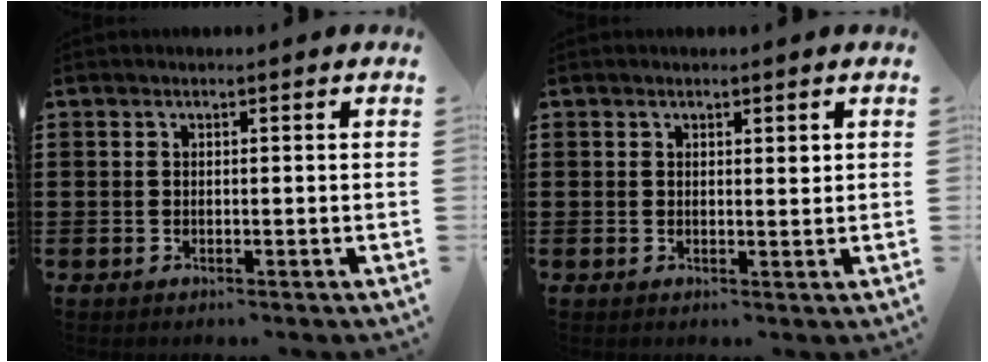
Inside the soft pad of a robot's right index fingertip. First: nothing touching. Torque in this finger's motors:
{"motor_torque": [-0.44, 0.16, 0.04, 0.00]}